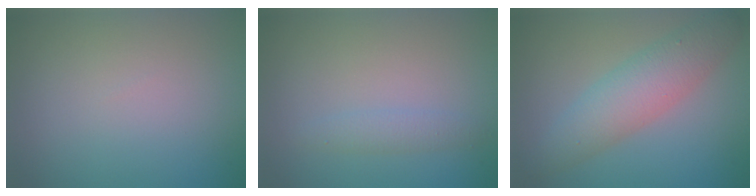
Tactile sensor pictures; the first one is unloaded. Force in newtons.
{"total": 1.5, "press": 1.4, "slide": 0.1}
{"total": 4.8, "press": 4.8, "slide": 0.1}